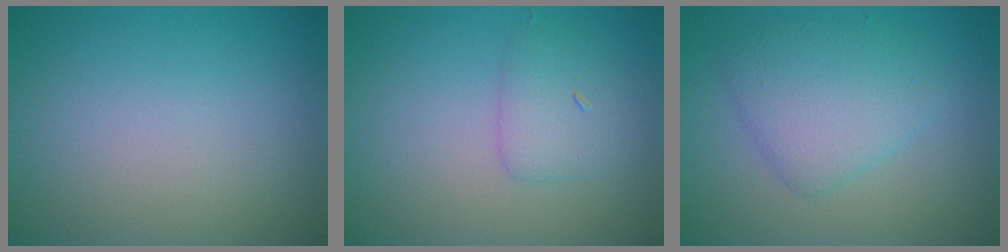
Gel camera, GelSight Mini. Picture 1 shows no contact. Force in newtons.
{"total": 2.3, "press": 2.3, "slide": 0.1}
{"total": 4.0, "press": 4.0, "slide": 0.1}